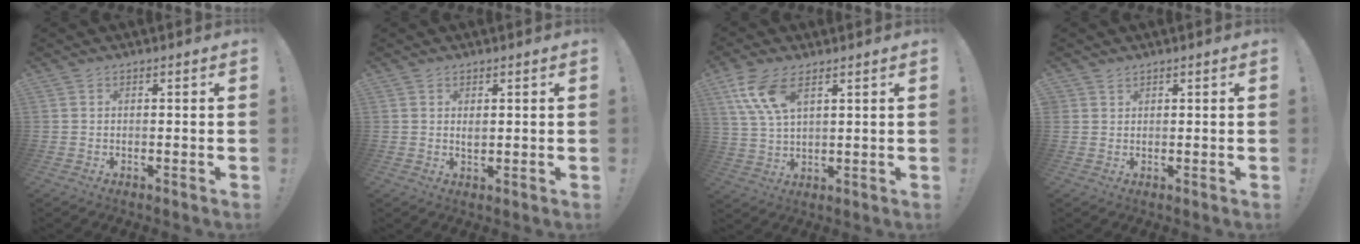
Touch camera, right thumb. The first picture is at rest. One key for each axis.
{"total": 1.5, "fx": 0.6, "fy": 1.0, "fz": 1.0, "tx": -0.012, "ty": -0.002, "tz": 0.009}
{"total": 10.4, "fx": 5.3, "fy": 4.9, "fz": 7.5, "tx": -0.159, "ty": -0.012, "tz": 0.101}
{"total": 1.3, "fx": 1.2, "fy": 0.4, "fz": 0.2, "tx": 0.003, "ty": -0.008, "tz": 0.022}